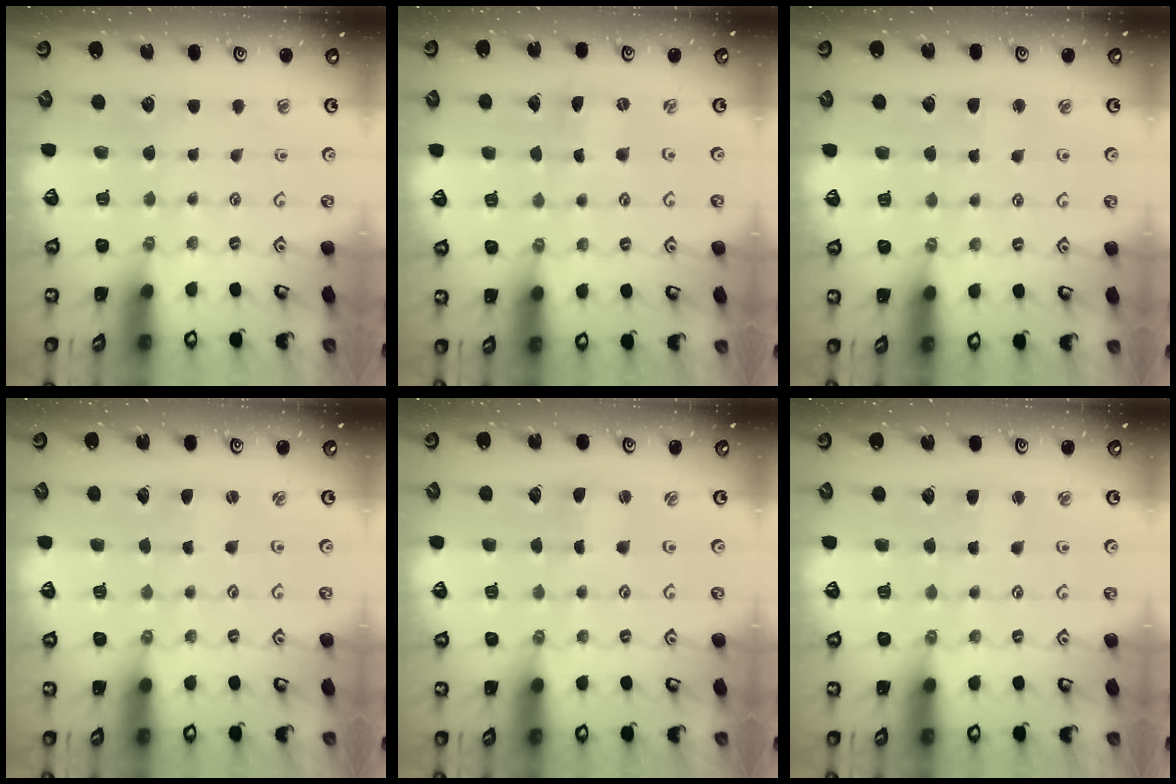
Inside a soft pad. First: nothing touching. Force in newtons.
{"total": 0.0}
{"total": 1.8, "press": 1.7, "slide": 0.3}
{"total": 1.0, "press": 1.0, "slide": 0.2}
{"total": 0.8, "press": 0.8, "slide": 0.0}
{"total": 2.5, "press": 2.5, "slide": 0.3}